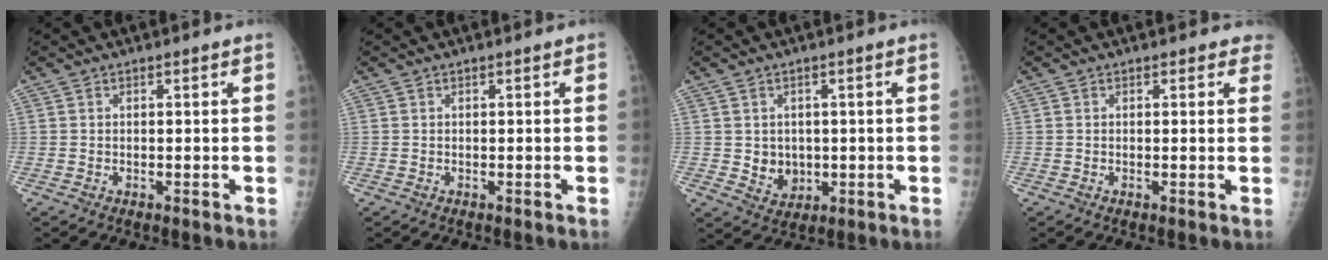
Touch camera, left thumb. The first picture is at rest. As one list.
[{"total": 0.0}, {"total": 4.5, "force": [0.0, 3.9, 2.2], "torque": [-0.012, -0.004, 0.016]}, {"total": 2.5, "force": [2.1, 1.3, 0.6], "torque": [0.024, -0.006, 0.008]}]